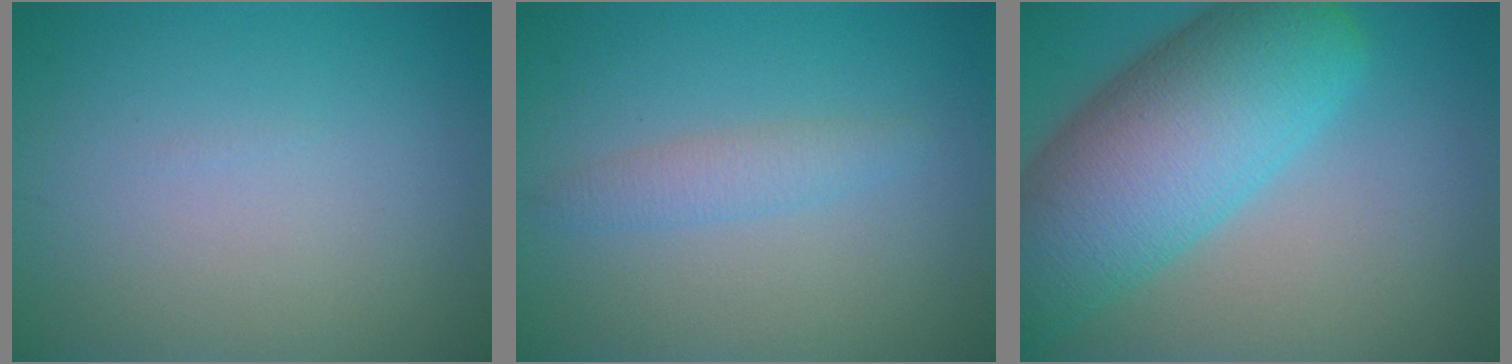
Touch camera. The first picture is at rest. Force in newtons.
{"total": 1.9, "press": 1.9, "slide": 0.0}
{"total": 12.0, "press": 12.0, "slide": 0.5}